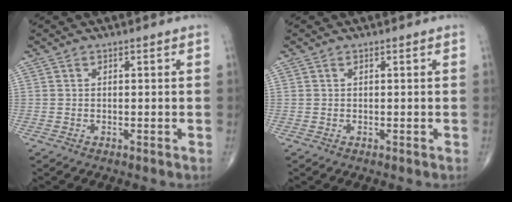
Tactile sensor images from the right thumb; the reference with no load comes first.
{"total": 0.0}